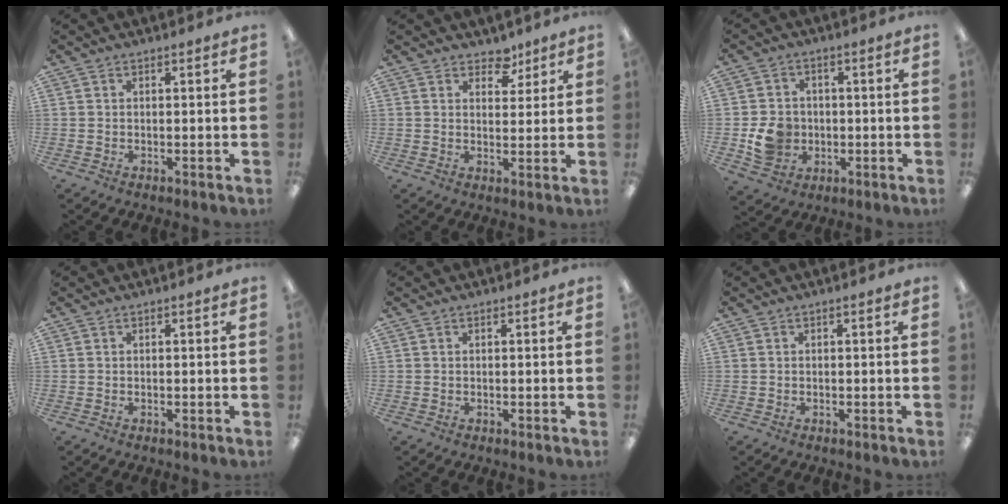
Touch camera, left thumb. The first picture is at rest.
{"total": 5.1, "force": [3.8, 3.0, 1.5], "torque": [-0.009, -0.022, 0.065]}
{"total": 8.0, "force": [-1.3, 7.2, 3.4], "torque": [-0.060, 0.012, -0.020]}
{"total": 0.0}
{"total": 0.0}
{"total": 0.0}